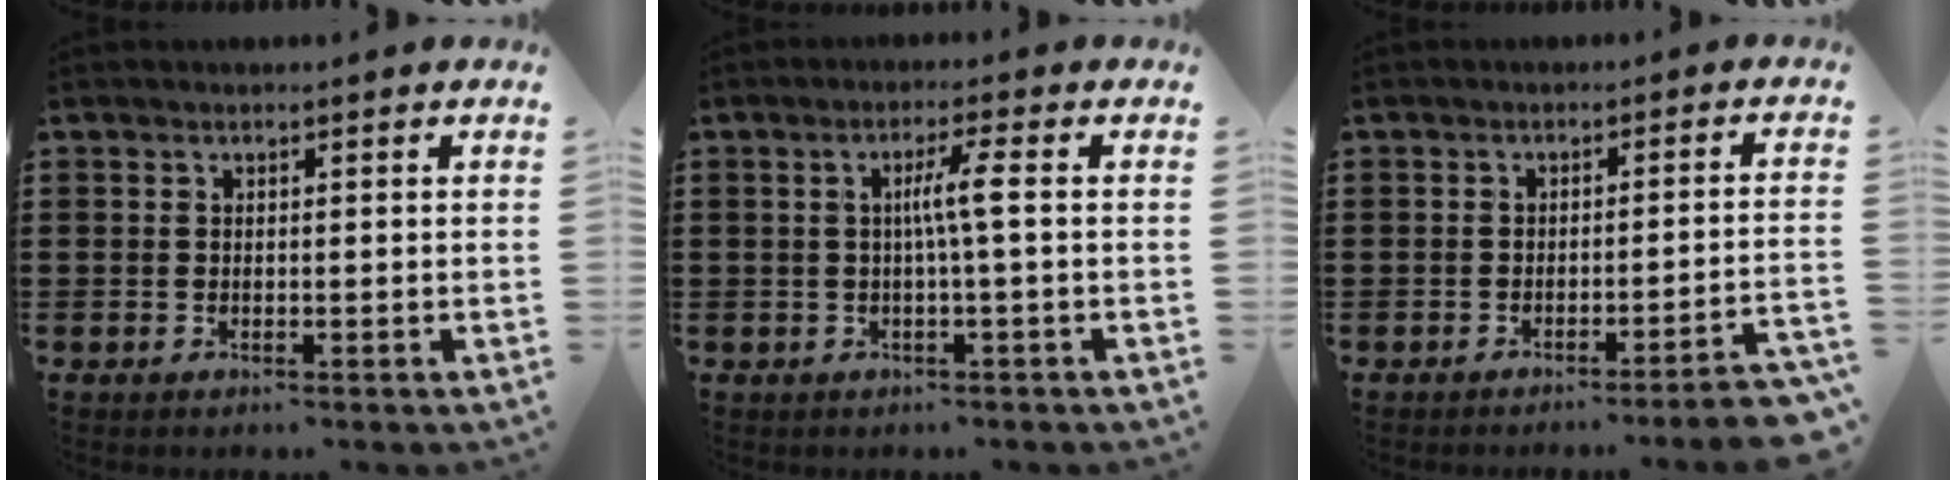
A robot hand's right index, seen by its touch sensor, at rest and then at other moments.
{"total": 3.9, "force": [-0.1, -0.3, 3.9], "torque": [-0.074, -0.002, -0.007]}
{"total": 3.2, "force": [-2.6, -0.6, 1.8], "torque": [-0.030, -0.013, -0.053]}